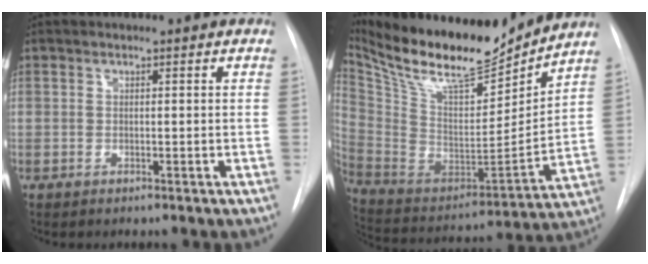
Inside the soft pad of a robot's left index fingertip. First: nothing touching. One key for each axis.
{"total": 22.9, "fx": 20.0, "fy": 4.4, "fz": 10.3, "tx": -0.200, "ty": -0.017, "tz": 0.340}